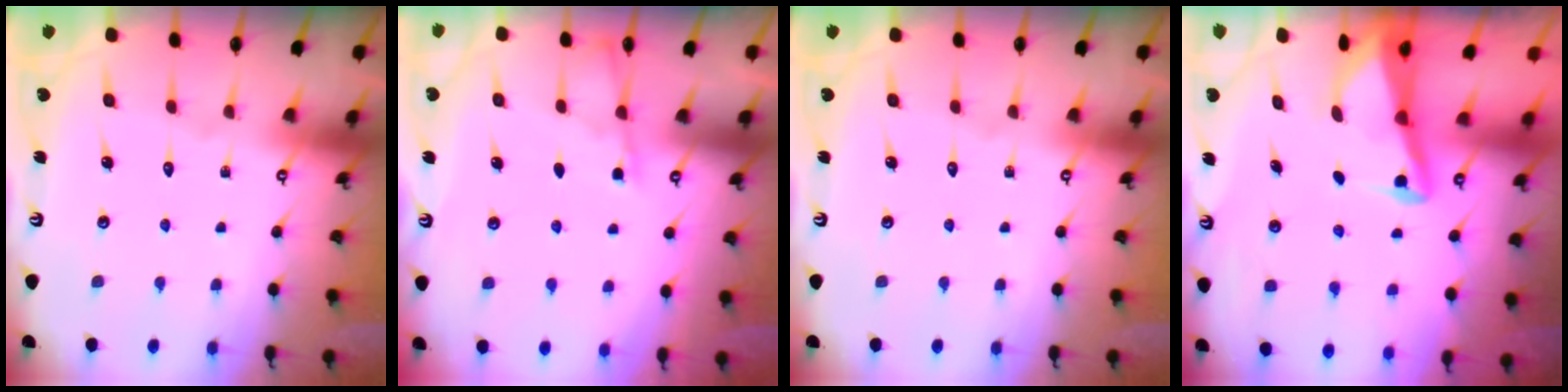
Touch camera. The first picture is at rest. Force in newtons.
{"total": 4.8, "press": 4.8, "slide": 0.5}
{"total": 0.0}
{"total": 3.3, "press": 3.3, "slide": 0.6}